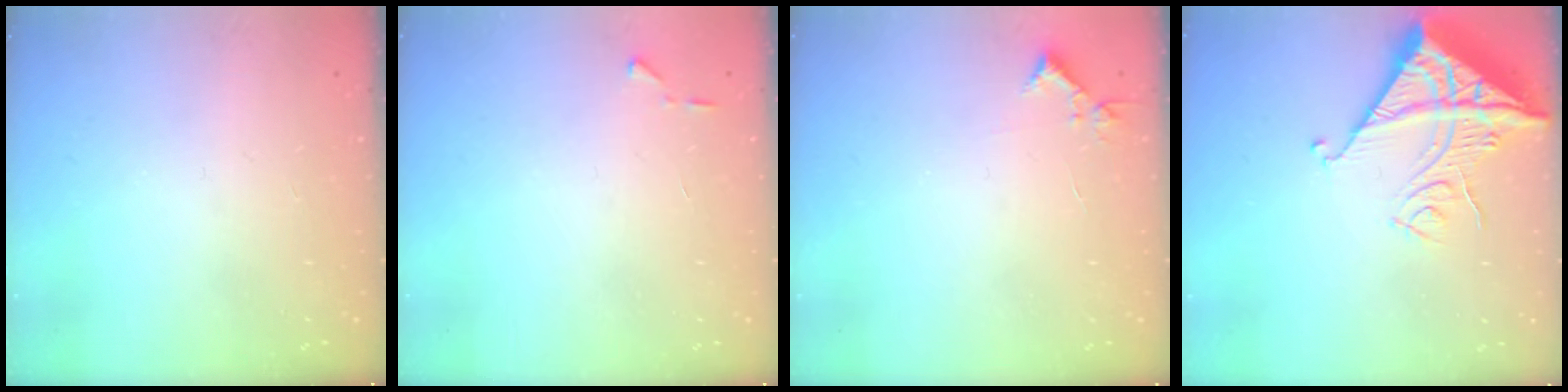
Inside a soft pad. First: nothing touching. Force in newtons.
{"total": 3.6, "press": 3.6, "slide": 0.5}
{"total": 4.4, "press": 4.4, "slide": 0.5}
{"total": 17.1, "press": 17.0, "slide": 1.6}